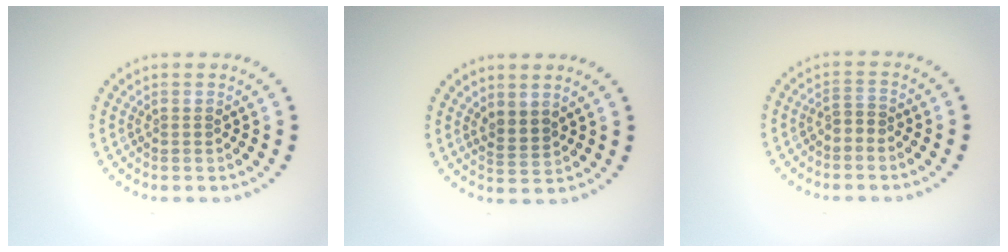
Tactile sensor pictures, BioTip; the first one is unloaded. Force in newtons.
{"total": 1.7, "press": 1.3, "slide": 1.1}
{"total": 1.3, "press": 1.0, "slide": 0.9}